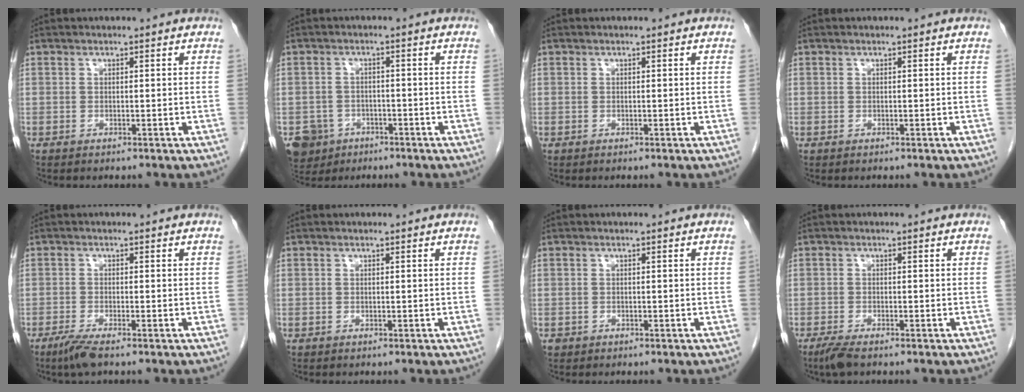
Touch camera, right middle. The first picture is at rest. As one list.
[{"total": 5.5, "force": [-3.3, 4.3, 0.8], "torque": [-0.018, 0.005, -0.051]}, {"total": 0.0}, {"total": 0.0}, {"total": 3.0, "force": [-2.1, 0.1, 2.1], "torque": [-0.047, -0.009, -0.045]}, {"total": 0.0}, {"total": 0.7, "force": [-0.3, 0.6, 0.1], "torque": [-0.005, 0.003, -0.004]}, {"total": 2.5, "force": [-1.9, 0.4, 1.6], "torque": [-0.038, -0.008, -0.036]}]